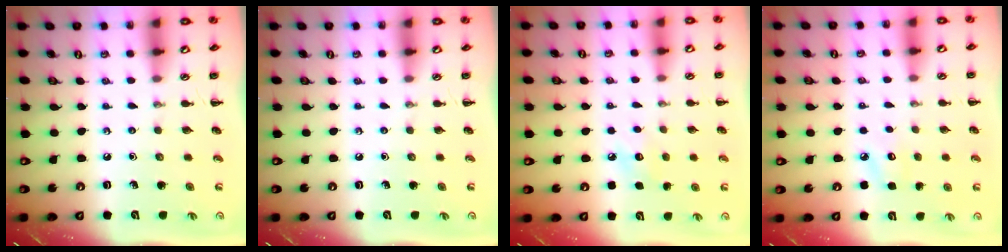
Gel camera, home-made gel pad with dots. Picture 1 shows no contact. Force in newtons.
{"total": 0.0}
{"total": 7.6, "press": 7.4, "slide": 1.5}
{"total": 5.4, "press": 5.2, "slide": 1.5}